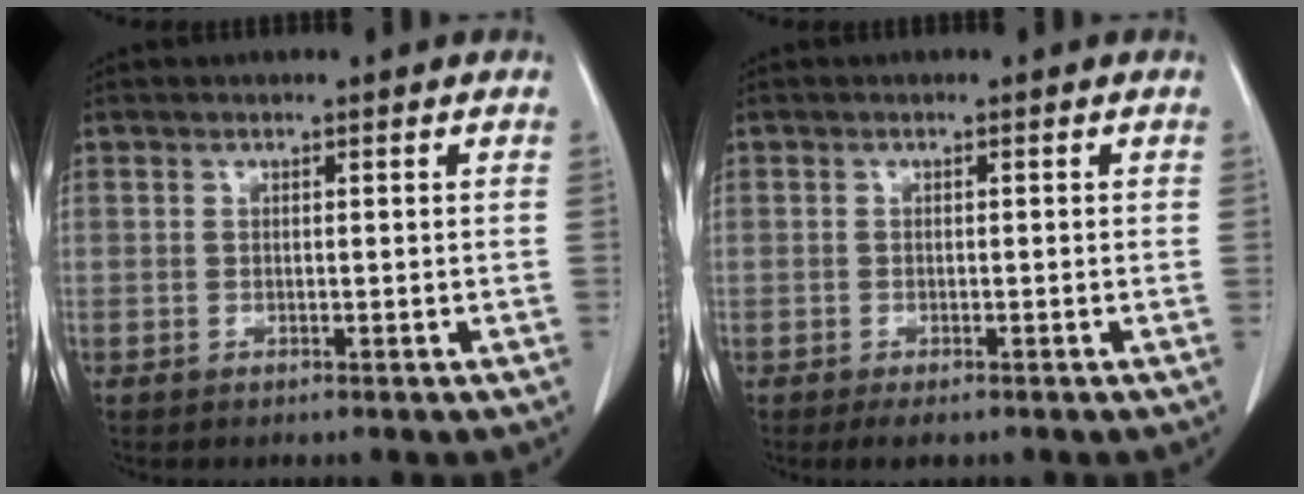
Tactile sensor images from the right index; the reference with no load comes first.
{"total": 1.9, "force": [-1.3, 0.8, 1.3], "torque": [-0.022, -0.003, -0.015]}